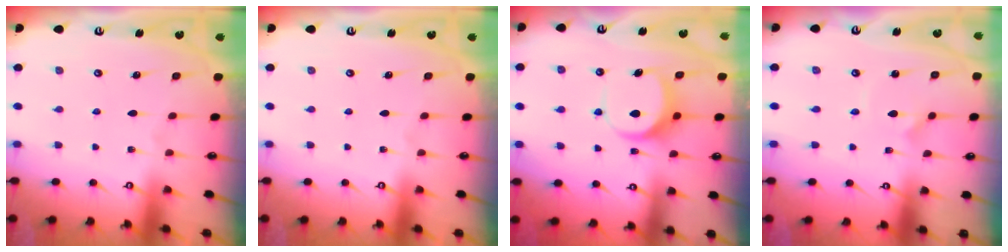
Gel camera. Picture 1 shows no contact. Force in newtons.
{"total": 0.0}
{"total": 7.1, "press": 7.1, "slide": 0.4}
{"total": 2.1, "press": 2.1, "slide": 0.5}